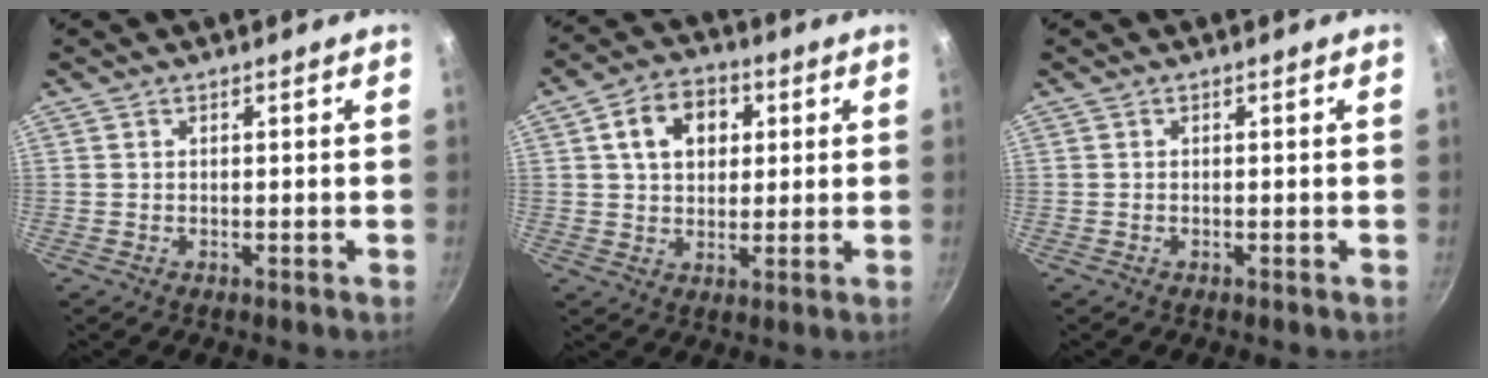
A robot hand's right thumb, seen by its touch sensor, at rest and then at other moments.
{"total": 10.2, "force": [3.0, 7.6, 6.1], "torque": [-0.077, 0.010, 0.040]}
{"total": 0.0}